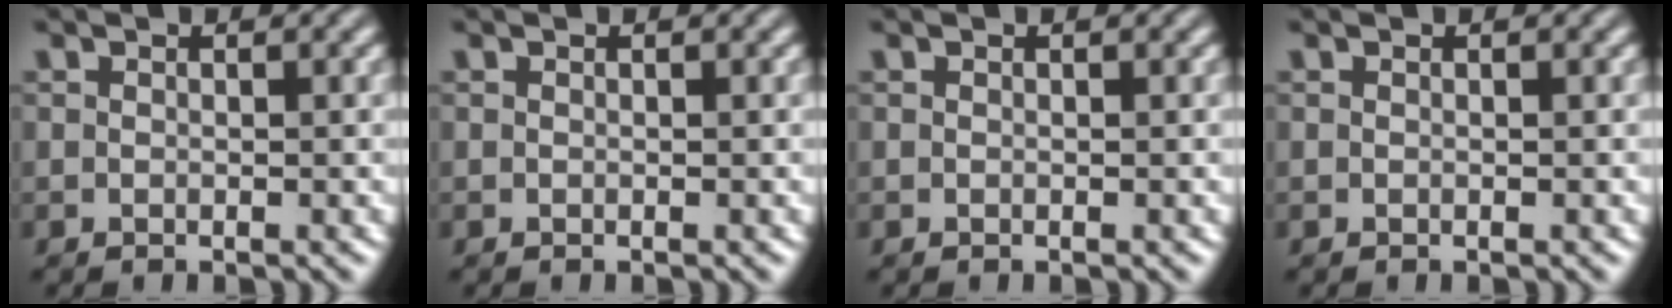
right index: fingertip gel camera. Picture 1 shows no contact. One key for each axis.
{"total": 0.0}
{"total": 0.0}
{"total": 0.0}